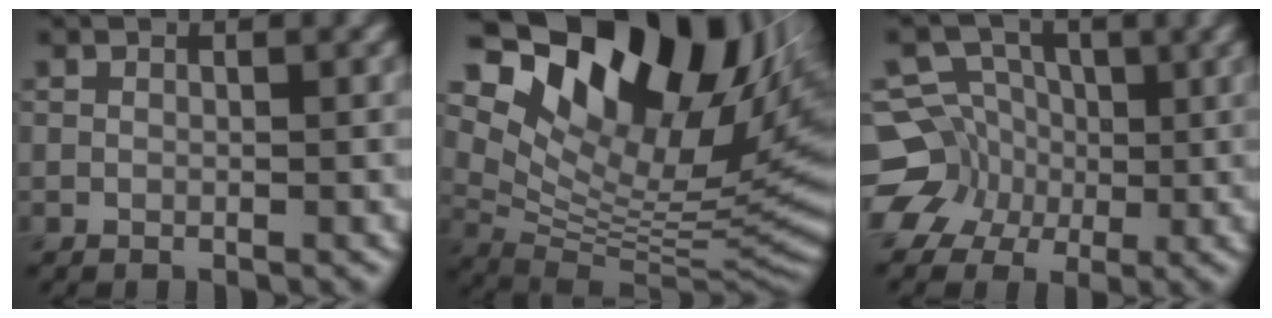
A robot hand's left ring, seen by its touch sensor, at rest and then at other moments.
{"total": 16.8, "force": [8.1, 8.8, 11.8], "torque": [-0.207, 0.029, 0.148]}
{"total": 6.9, "force": [-1.4, 6.4, 1.9], "torque": [-0.031, 0.017, -0.049]}